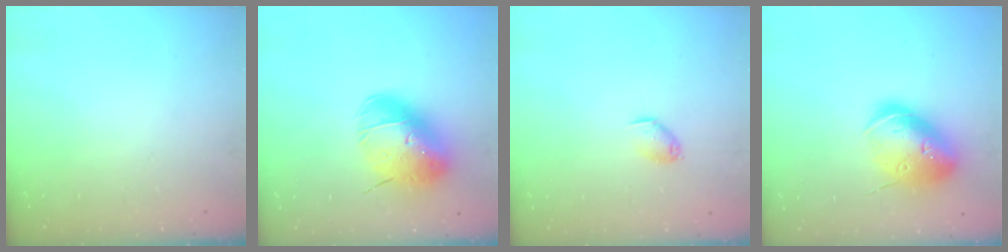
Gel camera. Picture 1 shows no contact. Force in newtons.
{"total": 15.3, "press": 15.1, "slide": 2.5}
{"total": 5.3, "press": 5.2, "slide": 0.9}
{"total": 20.1, "press": 19.9, "slide": 2.9}